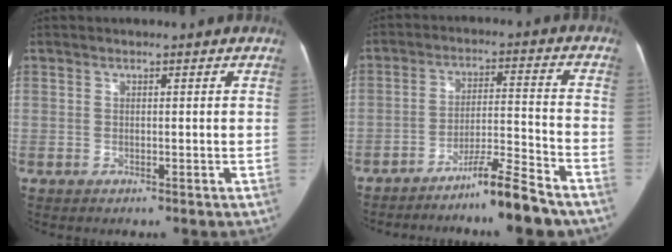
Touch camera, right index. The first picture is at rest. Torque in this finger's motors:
{"motor_torque": [0.84, -0.80, 0.13, 0.08]}